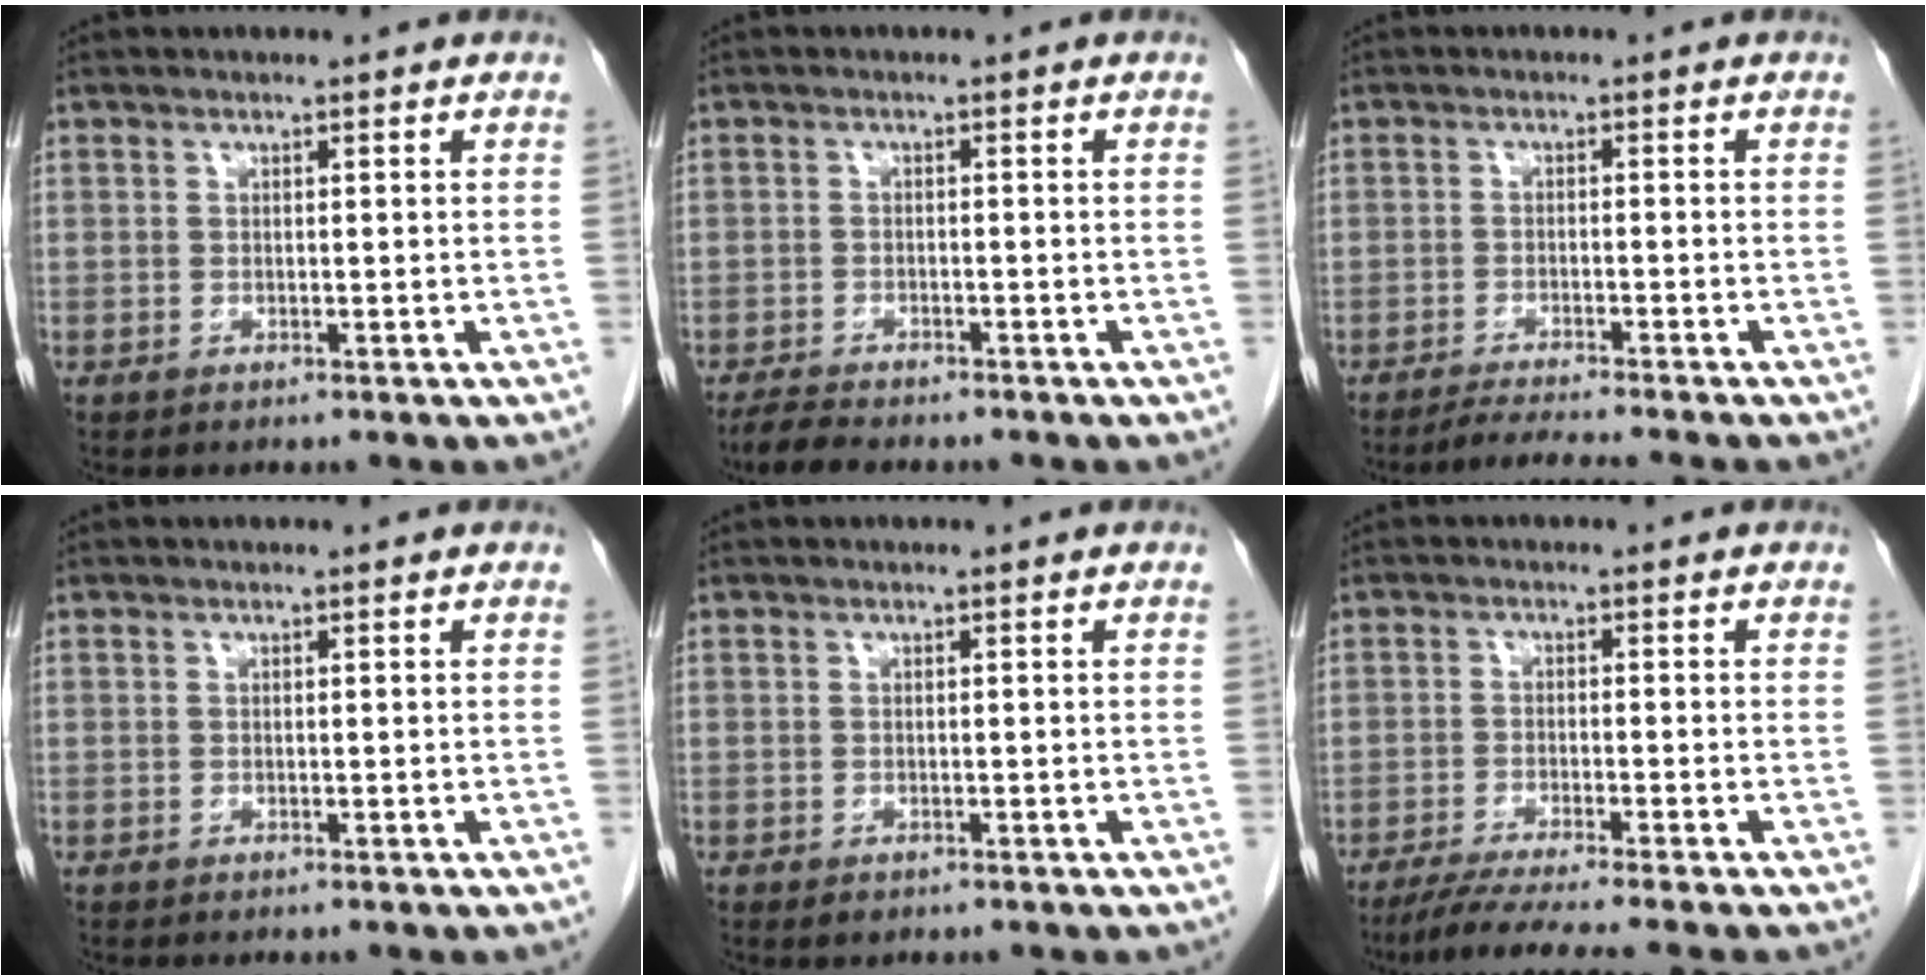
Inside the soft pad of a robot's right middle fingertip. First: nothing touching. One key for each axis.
{"total": 3.9, "fx": -3.5, "fy": 0.7, "fz": 1.6, "tx": -0.038, "ty": -0.014, "tz": -0.059}
{"total": 5.3, "fx": -4.8, "fy": -1.0, "fz": 2.1, "tx": -0.030, "ty": -0.018, "tz": -0.077}
{"total": 0.0}
{"total": 0.6, "fx": -0.4, "fy": 0.4, "fz": 0.3, "tx": -0.007, "ty": -0.001, "tz": -0.002}
{"total": 8.3, "fx": -6.9, "fy": -1.5, "fz": 4.3, "tx": -0.058, "ty": -0.027, "tz": -0.111}